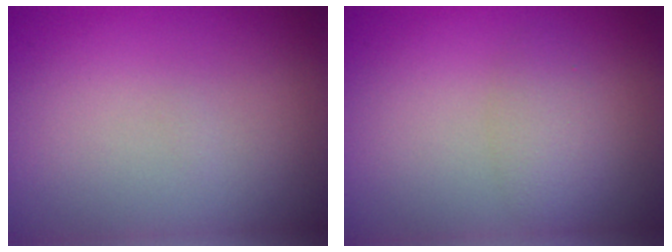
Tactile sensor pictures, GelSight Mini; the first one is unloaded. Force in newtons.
{"total": 2.2, "press": 2.2, "slide": 0.1}